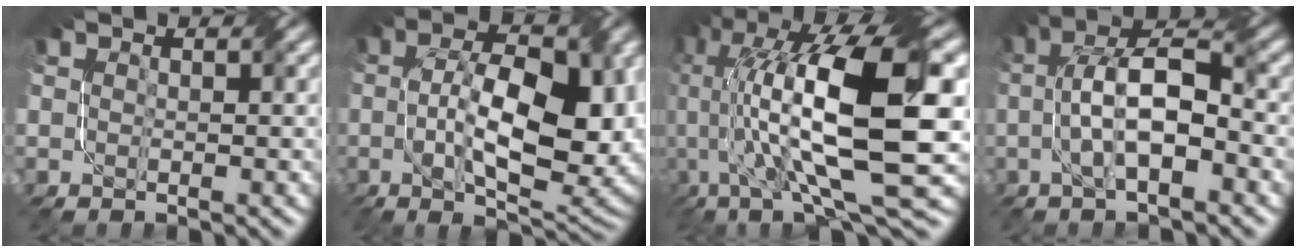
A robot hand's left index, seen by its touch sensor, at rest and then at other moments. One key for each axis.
{"total": 13.0, "fx": -0.6, "fy": 6.0, "fz": 11.5, "tx": -0.180, "ty": 0.002, "tz": -0.001}
{"total": 16.4, "fx": 1.0, "fy": 4.7, "fz": 15.7, "tx": -0.278, "ty": 0.022, "tz": 0.028}
{"total": 6.8, "fx": -1.1, "fy": 2.2, "fz": 6.3, "tx": -0.110, "ty": 0.023, "tz": -0.019}